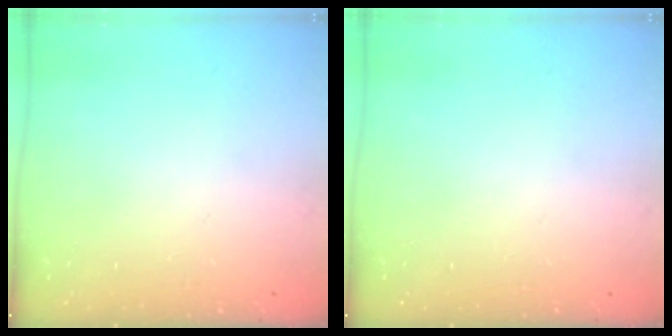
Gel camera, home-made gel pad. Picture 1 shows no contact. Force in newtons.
{"total": 0.0}